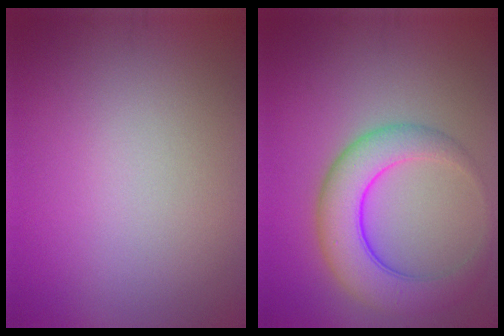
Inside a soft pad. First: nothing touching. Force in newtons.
{"total": 6.5, "press": 6.5, "slide": 0.5}